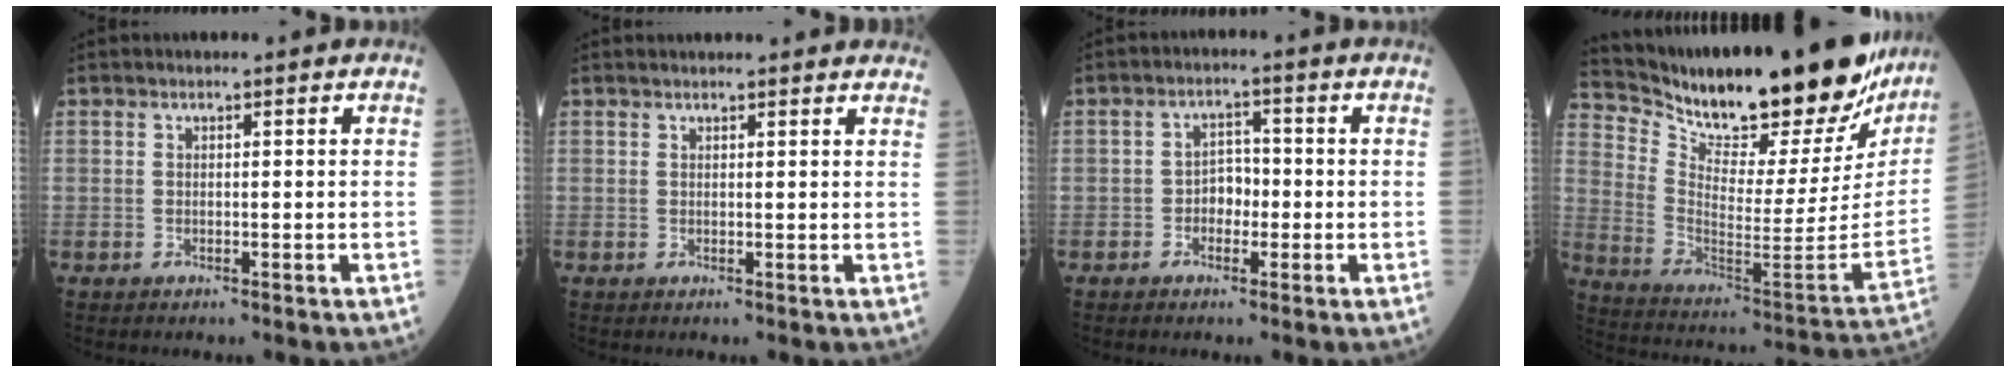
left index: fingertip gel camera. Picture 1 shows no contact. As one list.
[{"total": 9.4, "force": [8.8, 1.7, 2.9], "torque": [-0.023, 0.026, 0.089]}, {"total": 3.2, "force": [-0.9, 2.1, 2.2], "torque": [-0.031, 0.011, -0.022]}, {"total": 29.9, "force": [25.6, 6.7, 14.0], "torque": [-0.243, -0.068, 0.363]}]